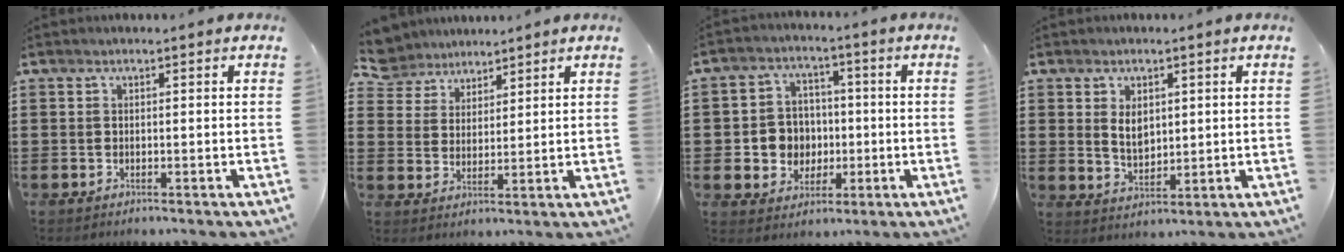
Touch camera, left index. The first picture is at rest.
{"total": 5.4, "force": [4.8, 2.4, 0.1], "torque": [-0.031, -0.011, 0.088]}
{"total": 5.8, "force": [-0.6, 4.8, 3.1], "torque": [-0.062, 0.010, -0.014]}
{"total": 3.7, "force": [1.4, 2.4, 2.4], "torque": [-0.039, 0.001, 0.023]}